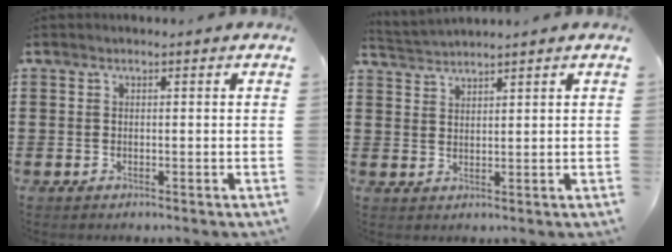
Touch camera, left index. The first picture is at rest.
{"total": 1.9, "force": [1.8, -0.2, -0.2], "torque": [-0.003, -0.002, 0.036]}